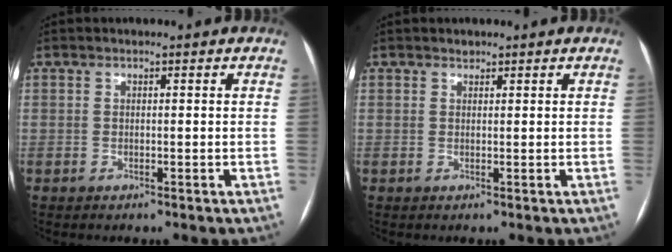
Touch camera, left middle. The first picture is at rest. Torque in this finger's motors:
{"motor_torque": [-0.01, -0.01, -0.02, -0.01]}